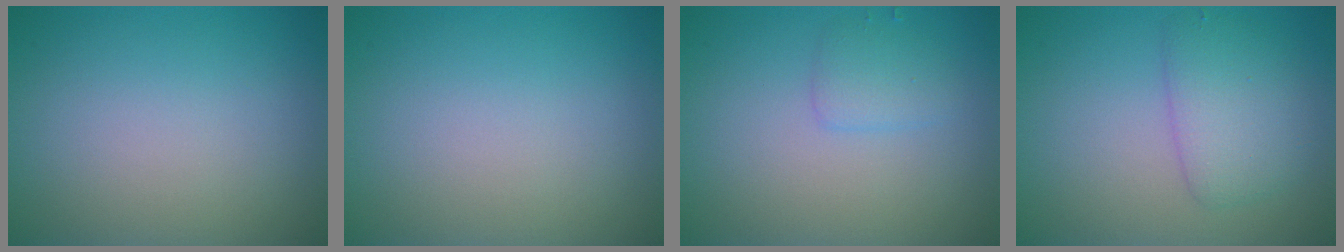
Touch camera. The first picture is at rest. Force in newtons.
{"total": 0.0}
{"total": 1.5, "press": 1.5, "slide": 0.2}
{"total": 3.3, "press": 3.3, "slide": 0.1}